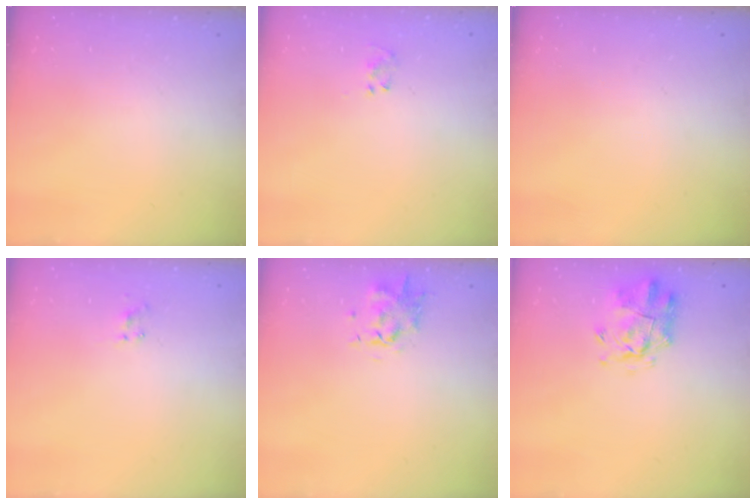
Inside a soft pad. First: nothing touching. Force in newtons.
{"total": 2.3, "press": 2.1, "slide": 0.9}
{"total": 0.0}
{"total": 1.5, "press": 1.3, "slide": 0.8}
{"total": 1.0, "press": 0.9, "slide": 0.3}
{"total": 3.3, "press": 3.0, "slide": 1.5}